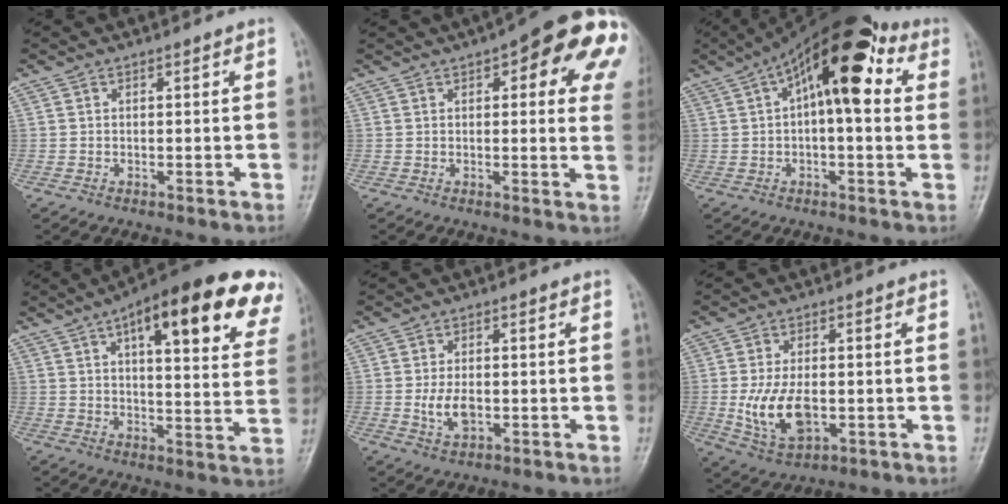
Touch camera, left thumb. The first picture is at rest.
{"total": 19.8, "force": [7.8, 6.9, 16.9], "torque": [-0.183, 0.001, 0.083]}
{"total": 16.9, "force": [4.8, 7.2, 14.5], "torque": [-0.206, 0.038, 0.061]}
{"total": 24.5, "force": [12.5, 7.9, 19.5], "torque": [-0.239, -0.010, 0.163]}
{"total": 4.6, "force": [-0.8, 2.6, 3.7], "torque": [-0.069, 0.000, -0.011]}
{"total": 9.8, "force": [-1.6, 5.5, 7.9], "torque": [-0.145, -0.003, -0.018]}